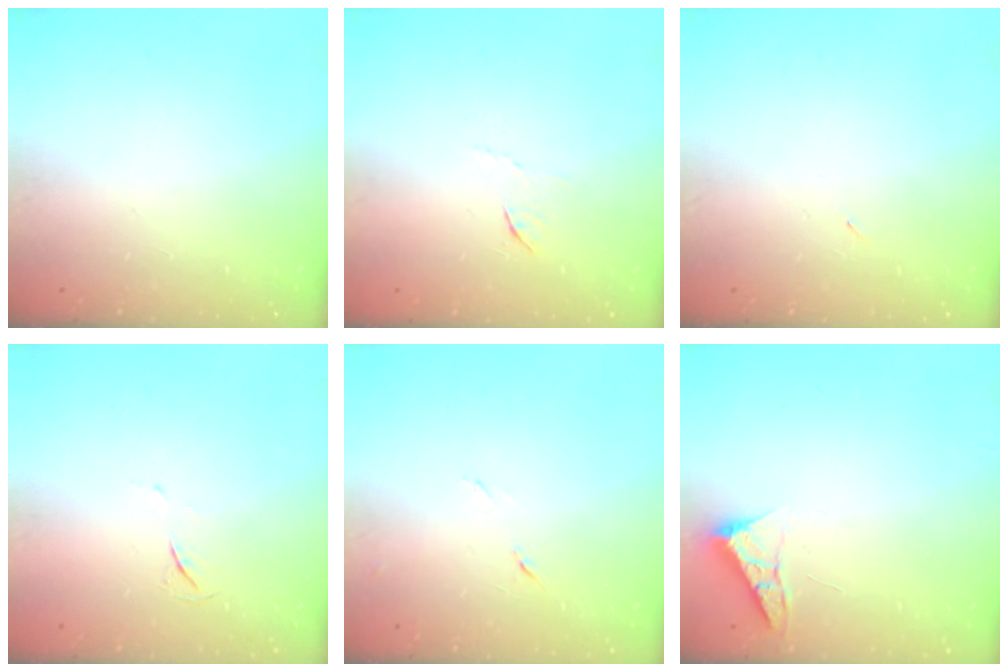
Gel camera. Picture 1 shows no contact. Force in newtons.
{"total": 3.7, "press": 3.7, "slide": 0.4}
{"total": 2.2, "press": 1.9, "slide": 1.2}
{"total": 4.1, "press": 4.1, "slide": 0.6}
{"total": 6.1, "press": 6.1, "slide": 0.6}
{"total": 4.0, "press": 4.0, "slide": 0.5}